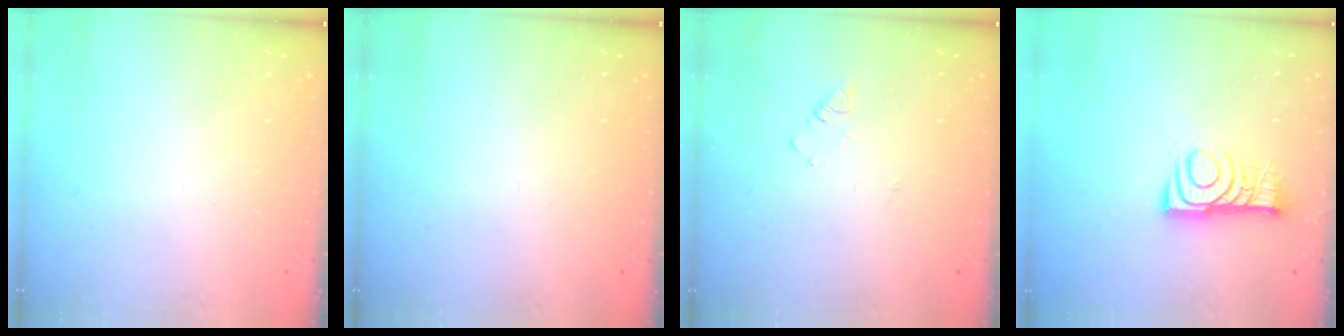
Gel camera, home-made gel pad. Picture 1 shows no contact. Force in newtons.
{"total": 2.5, "press": 2.4, "slide": 0.4}
{"total": 3.1, "press": 3.1, "slide": 0.5}
{"total": 8.7, "press": 8.7, "slide": 0.8}